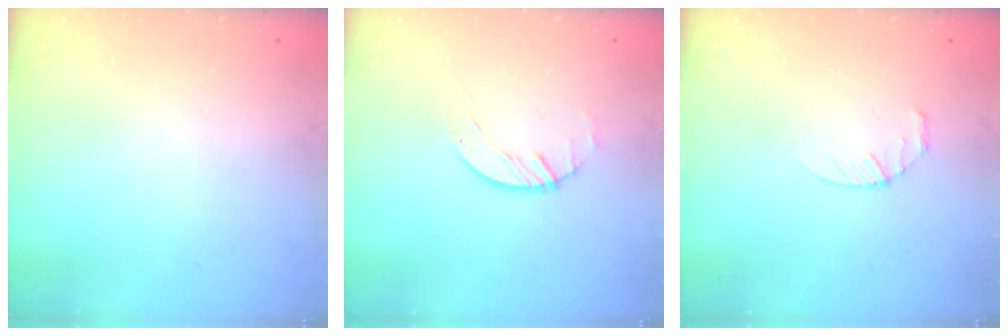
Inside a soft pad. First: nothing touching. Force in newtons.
{"total": 0.6, "press": 0.6, "slide": 0.1}
{"total": 2.8, "press": 2.8, "slide": 0.4}